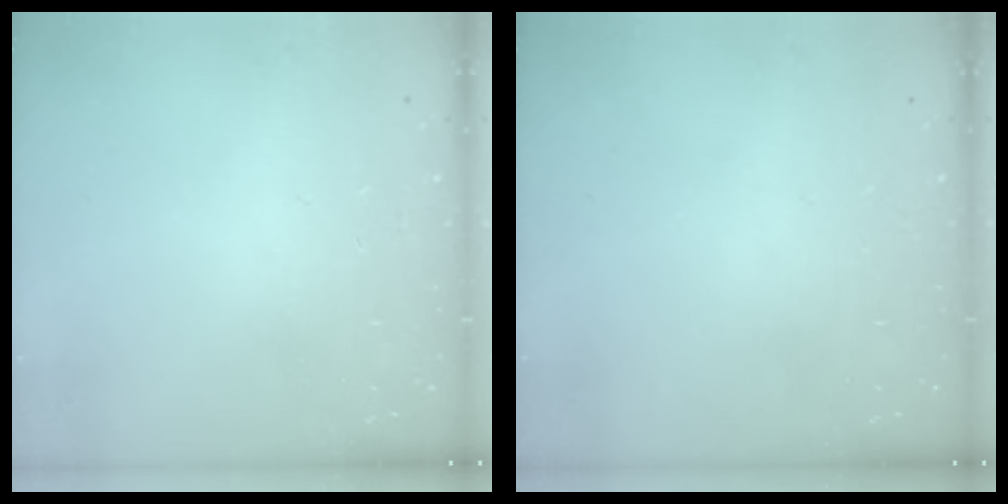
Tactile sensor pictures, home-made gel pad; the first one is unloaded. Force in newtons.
{"total": 0.0}